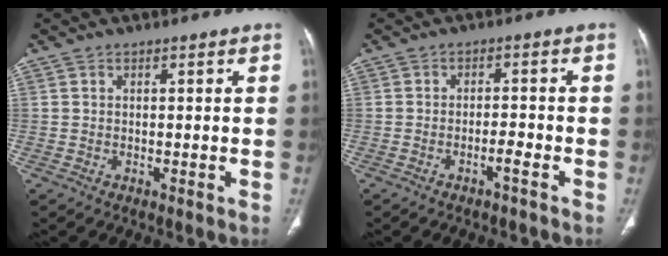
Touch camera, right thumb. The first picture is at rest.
{"total": 2.3, "force": [-1.6, 0.3, 1.7], "torque": [-0.032, 0.018, -0.027]}